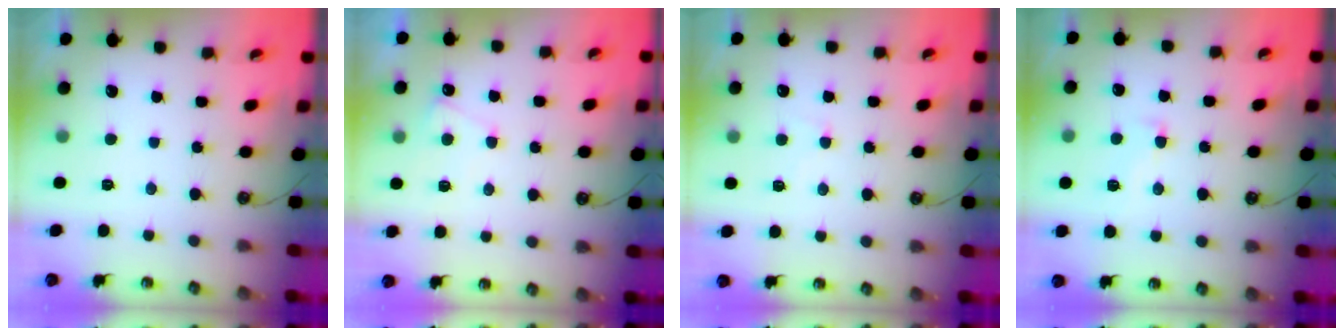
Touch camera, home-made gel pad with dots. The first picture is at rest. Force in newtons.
{"total": 4.8, "press": 4.8, "slide": 0.4}
{"total": 1.4, "press": 1.3, "slide": 0.5}
{"total": 1.8, "press": 1.4, "slide": 1.1}